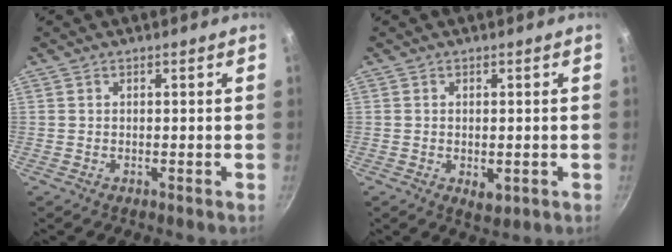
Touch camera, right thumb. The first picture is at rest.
{"total": 3.3, "force": [-0.6, 1.9, 2.6], "torque": [-0.037, -0.010, -0.006]}